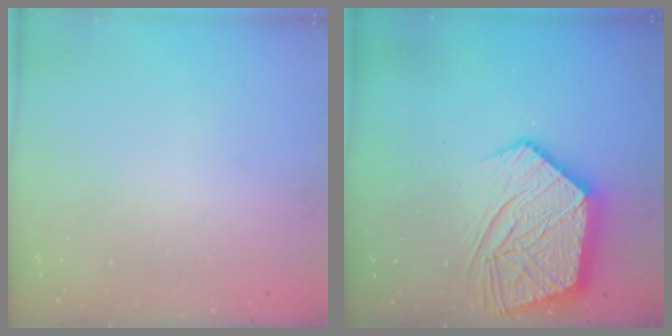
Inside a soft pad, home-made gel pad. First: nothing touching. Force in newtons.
{"total": 19.1, "press": 19.0, "slide": 1.6}